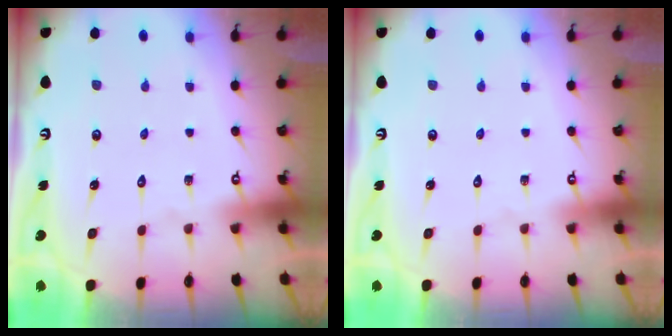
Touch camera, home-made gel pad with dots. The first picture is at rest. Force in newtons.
{"total": 0.0}